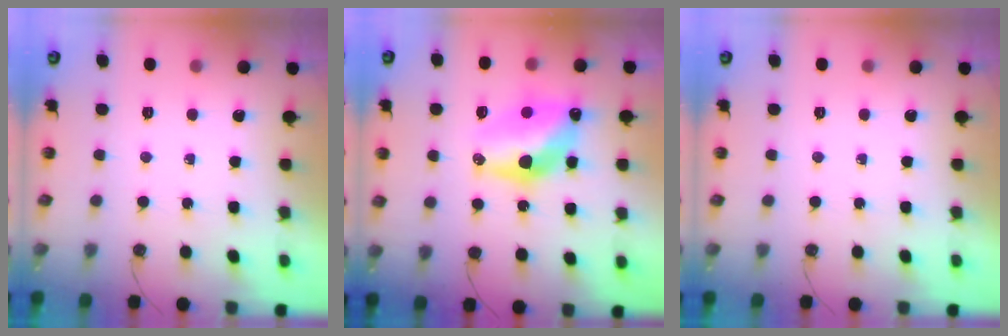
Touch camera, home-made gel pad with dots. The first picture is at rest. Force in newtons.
{"total": 14.0, "press": 14.0, "slide": 1.2}
{"total": 0.0}